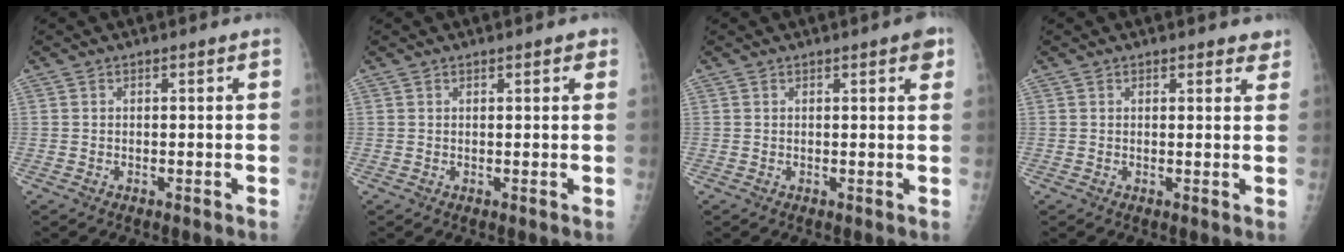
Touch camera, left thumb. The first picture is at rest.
{"total": 1.7, "force": [1.1, 0.6, 1.2], "torque": [-0.010, -0.002, 0.011]}
{"total": 2.6, "force": [1.4, 0.6, 2.1], "torque": [-0.020, -0.002, 0.014]}
{"total": 2.8, "force": [2.2, 1.2, 1.2], "torque": [0.013, -0.007, 0.021]}